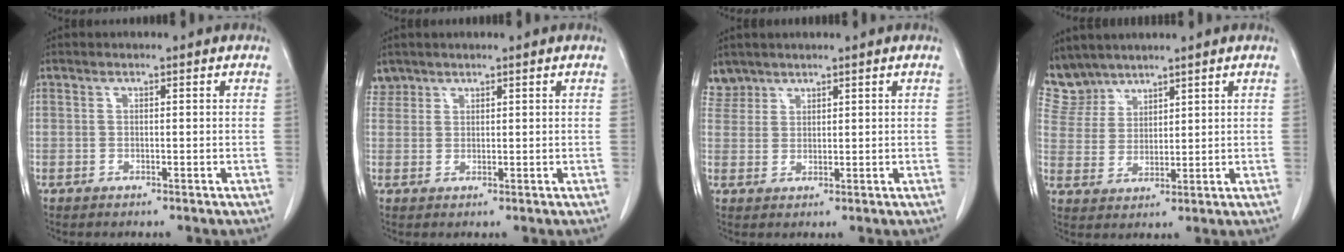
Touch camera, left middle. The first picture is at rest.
{"total": 1.9, "force": [1.6, 1.0, -0.4], "torque": [0.012, 0.010, 0.029]}
{"total": 2.8, "force": [2.4, 1.2, -0.5], "torque": [0.015, 0.008, 0.049]}
{"total": 5.4, "force": [5.1, 1.6, -0.5], "torque": [0.001, 0.007, 0.118]}